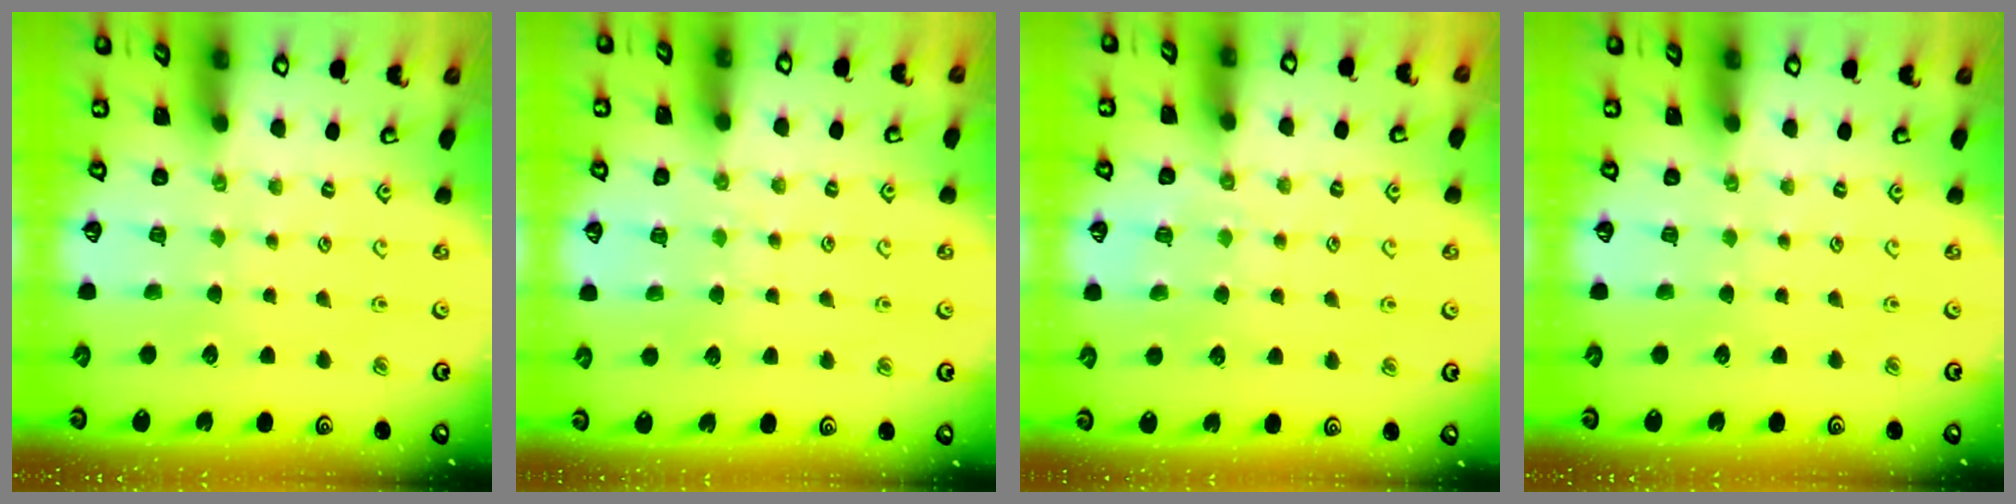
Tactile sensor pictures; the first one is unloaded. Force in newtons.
{"total": 5.4, "press": 5.3, "slide": 0.6}
{"total": 4.5, "press": 4.5, "slide": 0.6}
{"total": 0.0}